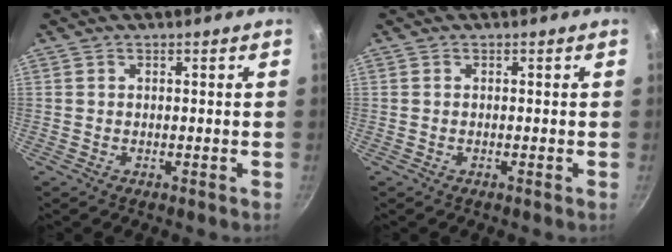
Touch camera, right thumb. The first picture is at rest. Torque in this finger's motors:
{"motor_torque": [-0.22, 0.24, 0.04, -0.47, 0.06]}